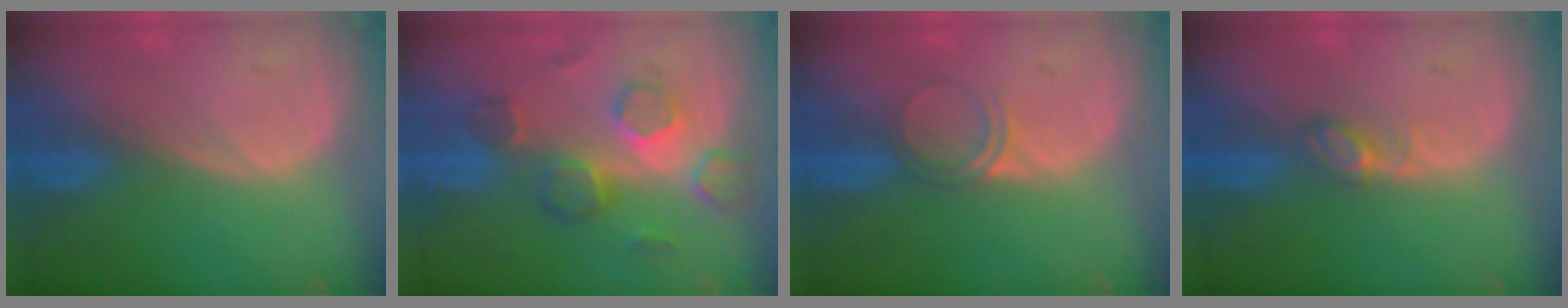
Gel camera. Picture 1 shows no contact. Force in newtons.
{"total": 7.8, "press": 7.5, "slide": 2.1}
{"total": 2.9, "press": 2.6, "slide": 1.1}
{"total": 2.5, "press": 2.4, "slide": 0.3}